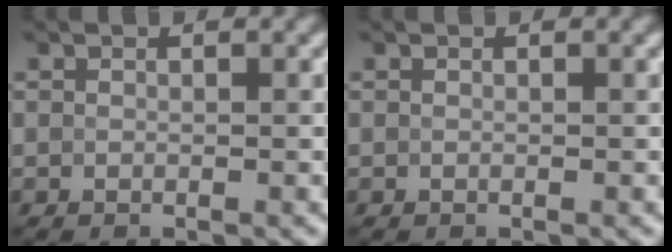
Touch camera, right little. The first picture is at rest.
{"total": 0.0}